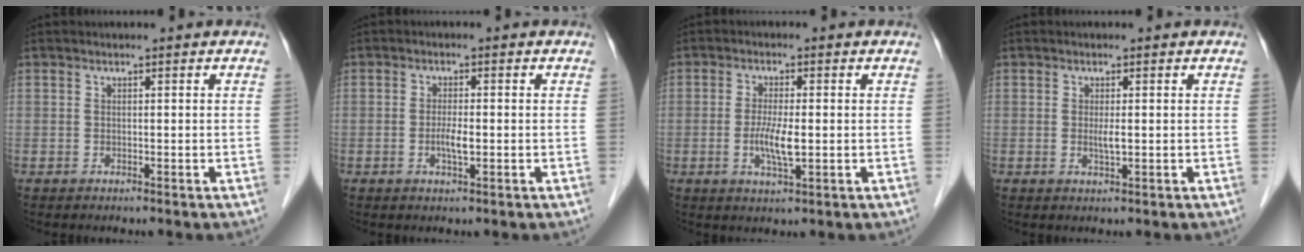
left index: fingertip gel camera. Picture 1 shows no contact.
{"total": 2.5, "force": [-0.6, 0.5, 2.4], "torque": [-0.050, -0.003, -0.011]}
{"total": 4.7, "force": [-0.7, 0.8, 4.6], "torque": [-0.096, -0.010, -0.013]}
{"total": 1.4, "force": [-0.1, 0.2, 1.4], "torque": [-0.030, -0.004, -0.001]}